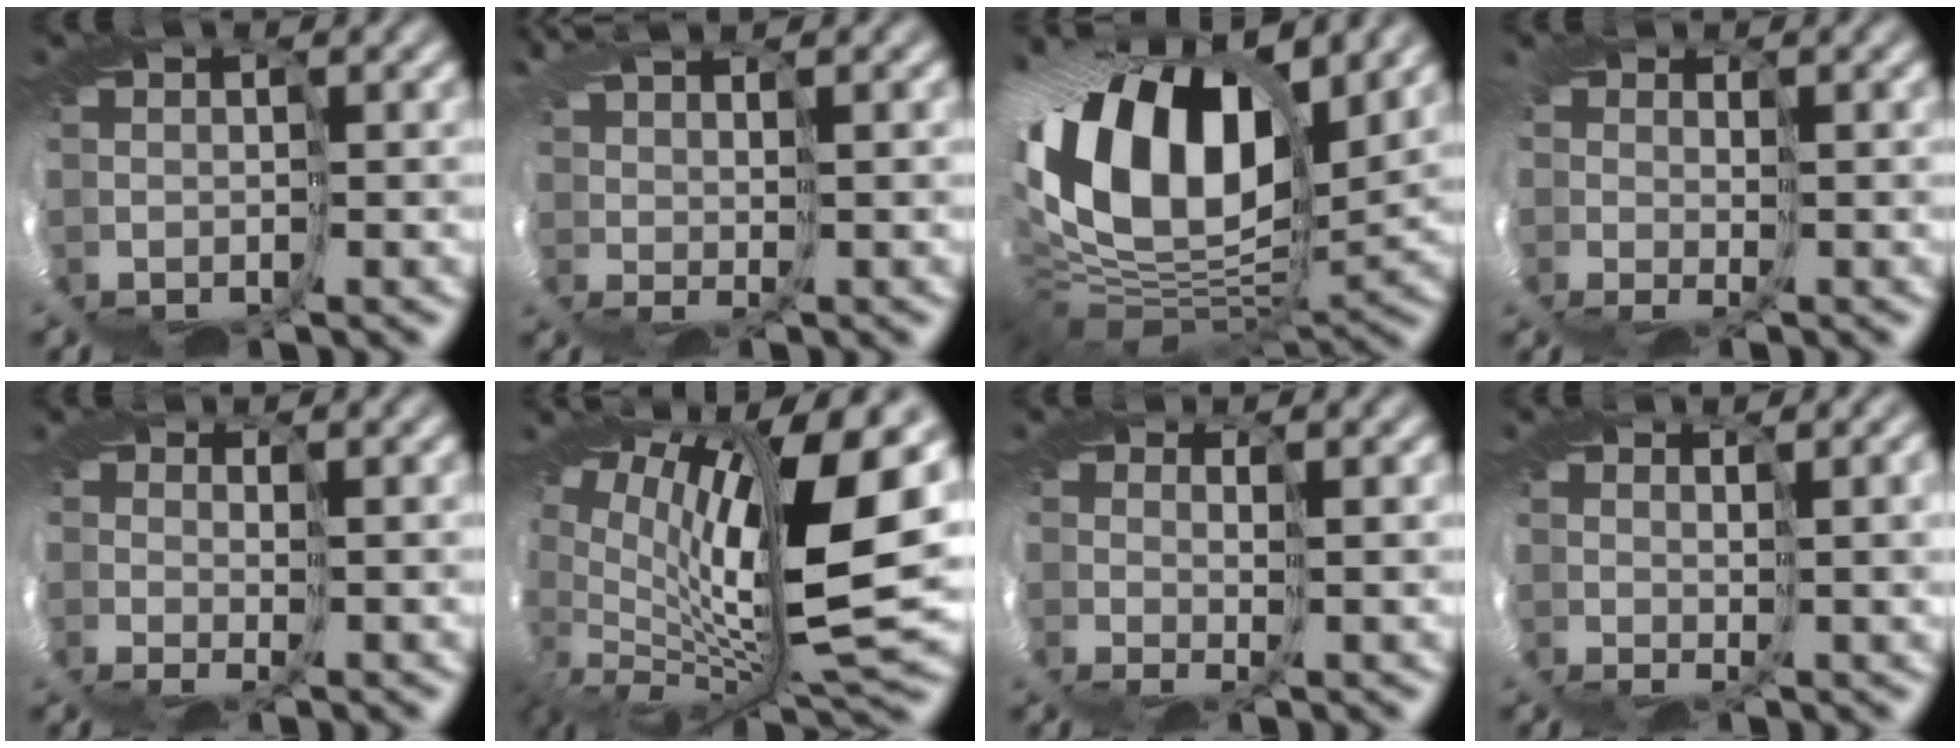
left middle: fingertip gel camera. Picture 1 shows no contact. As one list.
[{"total": 2.6, "force": [1.9, -0.7, 1.6], "torque": [-0.043, 0.005, 0.032]}, {"total": 15.8, "force": [5.6, 9.9, 11.0], "torque": [-0.231, 0.016, 0.095]}, {"total": 2.7, "force": [0.2, 2.0, 1.8], "torque": [-0.029, 0.002, 0.002]}, {"total": 0.7, "force": [0.5, -0.2, 0.5], "torque": [-0.016, 0.000, 0.006]}, {"total": 12.5, "force": [2.3, 4.6, 11.4], "torque": [-0.243, -0.008, 0.035]}, {"total": 1.3, "force": [0.8, -0.6, 0.8], "torque": [-0.024, -0.004, 0.012]}, {"total": 4.3, "force": [1.8, 1.1, 3.8], "torque": [-0.053, 0.015, 0.025]}]